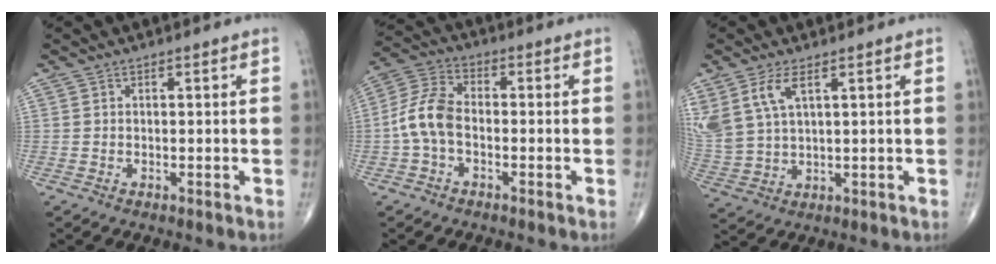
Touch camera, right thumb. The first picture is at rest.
{"total": 8.2, "force": [-1.6, 4.9, 6.3], "torque": [-0.133, 0.027, -0.043]}
{"total": 9.5, "force": [4.4, 4.4, 7.2], "torque": [-0.173, -0.007, 0.102]}